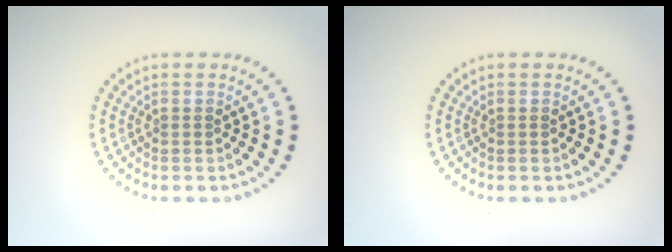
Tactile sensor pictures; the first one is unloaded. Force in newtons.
{"total": 0.0}